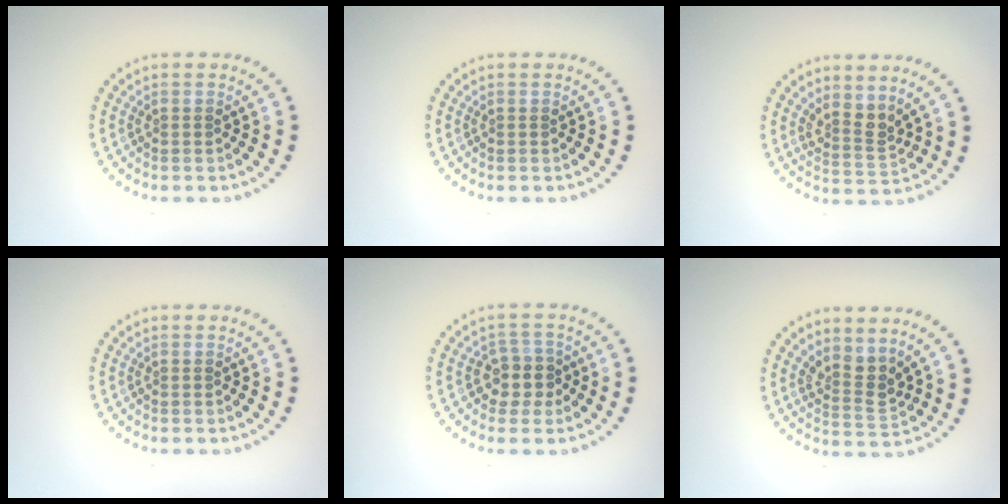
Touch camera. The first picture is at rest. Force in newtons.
{"total": 0.0}
{"total": 2.4, "press": 1.8, "slide": 1.6}
{"total": 0.0}
{"total": 2.6, "press": 2.3, "slide": 1.3}
{"total": 2.6, "press": 2.0, "slide": 1.8}